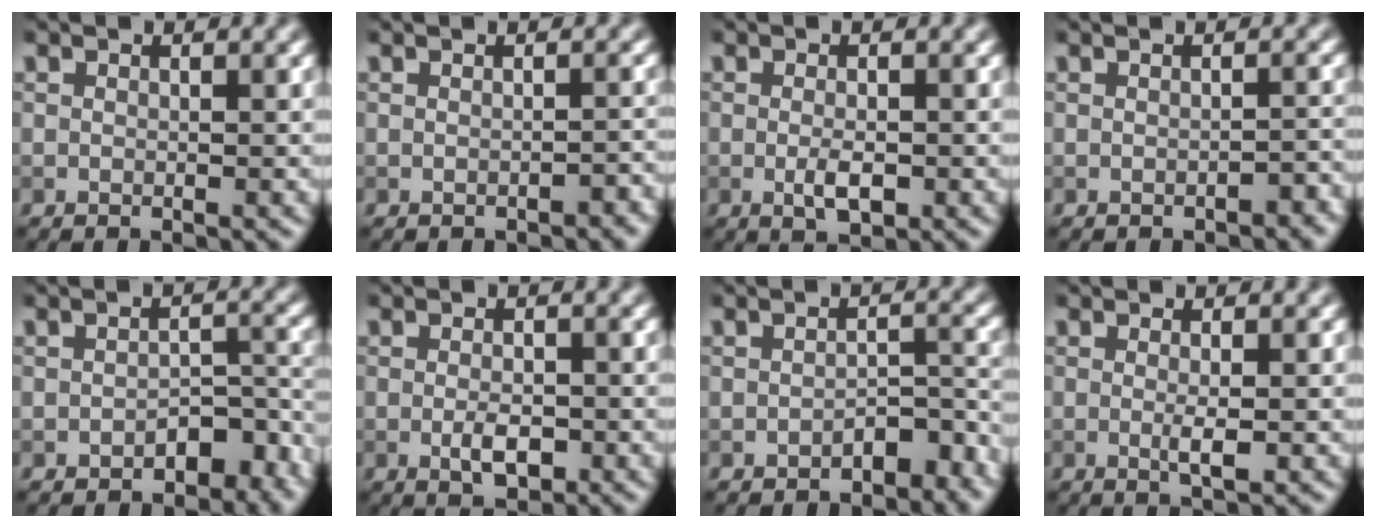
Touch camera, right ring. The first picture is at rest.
{"total": 1.0, "force": [-0.7, 0.3, 0.7], "torque": [-0.011, 0.001, -0.007]}
{"total": 2.1, "force": [-0.5, 0.8, 1.8], "torque": [-0.036, -0.004, -0.008]}
{"total": 1.4, "force": [-0.8, 0.5, 0.9], "torque": [-0.015, 0.002, -0.011]}
{"total": 4.1, "force": [-2.3, 2.3, 2.5], "torque": [-0.027, 0.003, -0.034]}
{"total": 2.3, "force": [-0.6, 1.1, 1.9], "torque": [-0.036, -0.003, -0.010]}
{"total": 3.1, "force": [-2.1, 1.5, 1.7], "torque": [-0.022, 0.008, -0.031]}
{"total": 1.6, "force": [-0.1, 0.2, 1.6], "torque": [-0.029, -0.004, -0.003]}